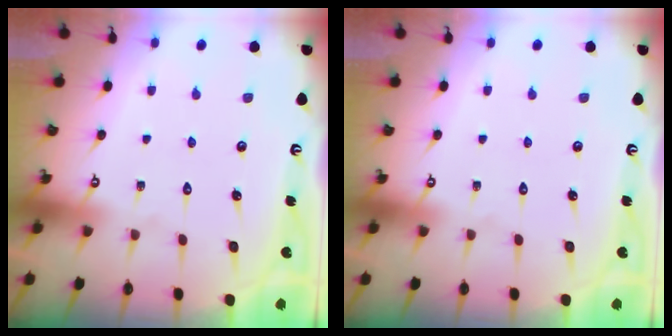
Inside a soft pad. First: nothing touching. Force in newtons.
{"total": 0.0}